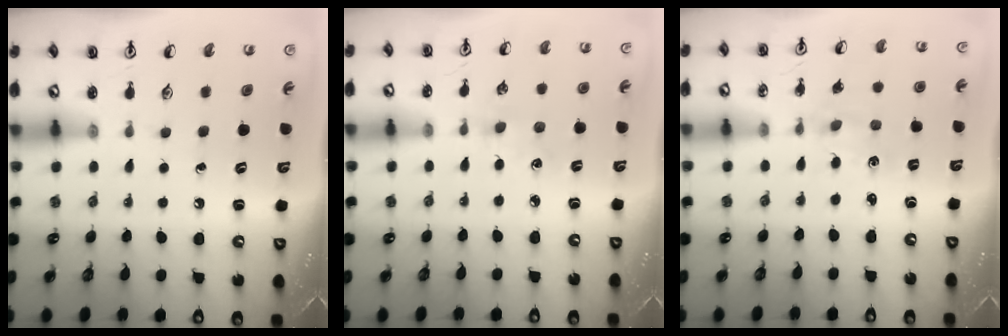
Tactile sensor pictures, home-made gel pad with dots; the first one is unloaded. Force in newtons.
{"total": 1.7, "press": 1.7, "slide": 0.3}
{"total": 0.0}